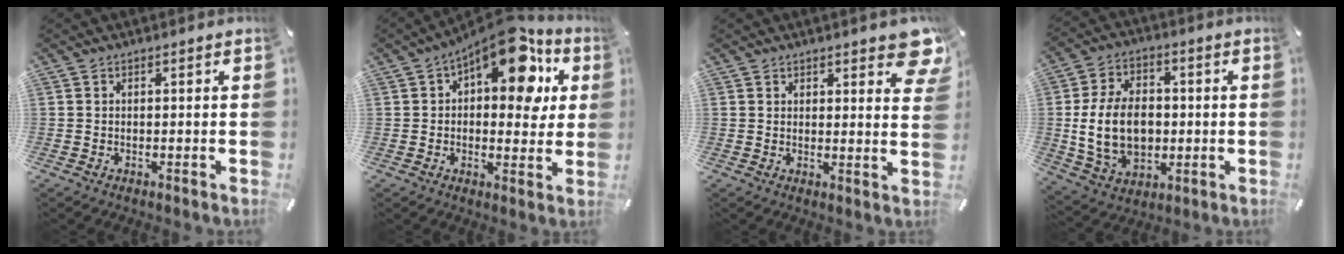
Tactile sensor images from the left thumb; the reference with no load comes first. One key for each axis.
{"total": 16.9, "fx": 8.7, "fy": 8.4, "fz": 11.8, "tx": -0.156, "ty": -0.057, "tz": 0.144}
{"total": 6.0, "fx": 4.5, "fy": 2.4, "fz": 3.2, "tx": -0.026, "ty": -0.028, "tz": 0.074}
{"total": 15.7, "fx": -0.6, "fy": 11.3, "fz": 11.0, "tx": -0.230, "ty": 0.006, "tz": -0.008}